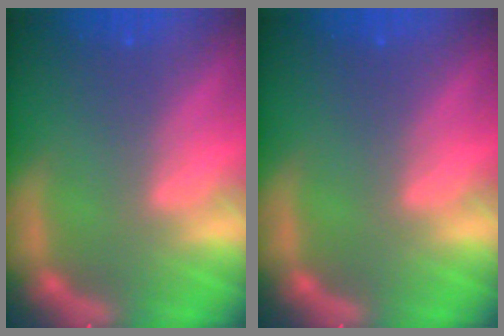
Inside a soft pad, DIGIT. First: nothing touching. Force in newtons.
{"total": 0.0}